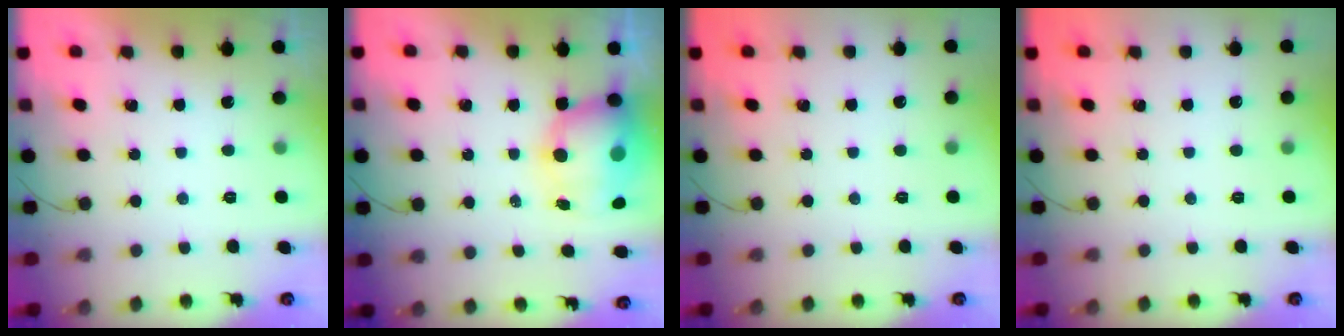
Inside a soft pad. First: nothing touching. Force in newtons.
{"total": 10.9, "press": 10.5, "slide": 2.6}
{"total": 0.0}
{"total": 0.0}